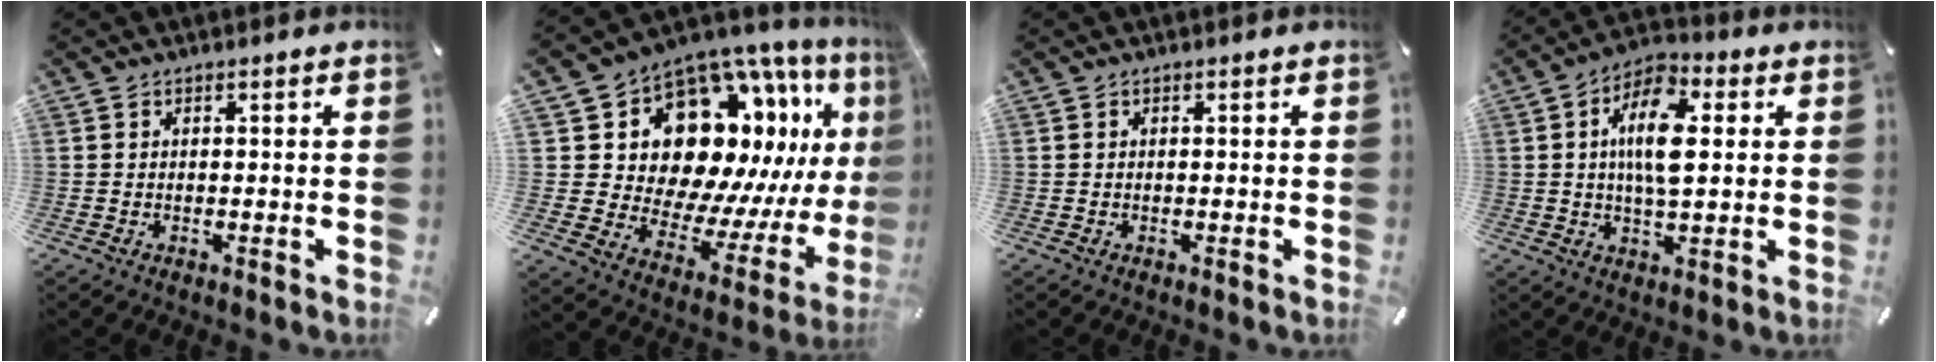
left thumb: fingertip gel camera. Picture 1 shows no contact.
{"total": 16.9, "force": [8.4, 12.2, 8.2], "torque": [-0.117, -0.104, 0.164]}
{"total": 0.0}
{"total": 11.6, "force": [2.1, 5.7, 9.9], "torque": [-0.183, -0.001, 0.031]}